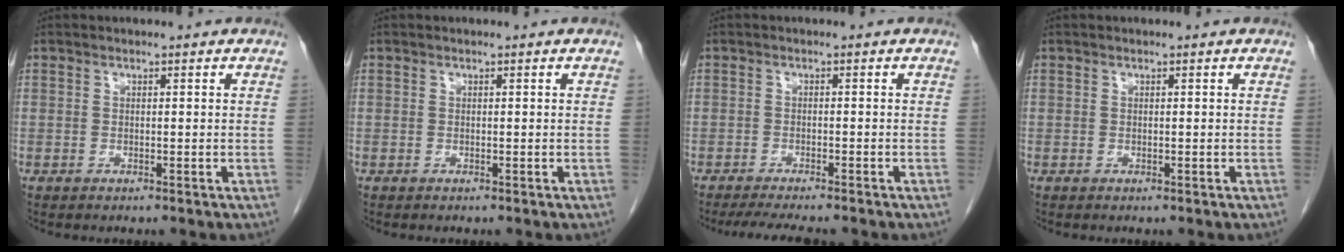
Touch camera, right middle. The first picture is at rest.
{"total": 0.0}
{"total": 6.9, "force": [-5.9, 0.9, 3.3], "torque": [-0.047, -0.014, -0.090]}
{"total": 0.0}